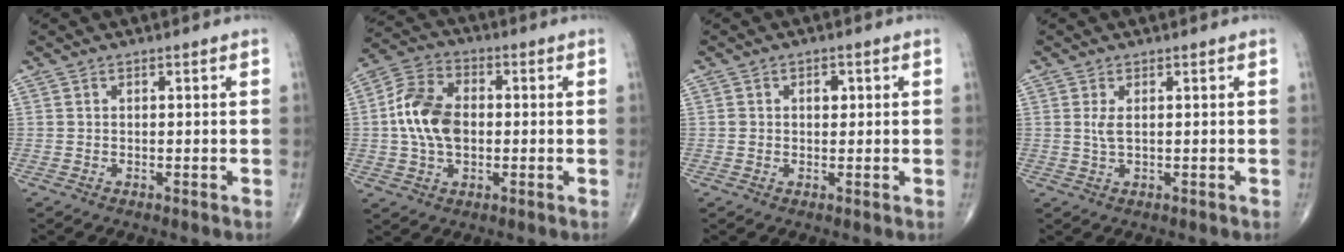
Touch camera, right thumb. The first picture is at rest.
{"total": 11.7, "force": [0.0, 7.6, 8.9], "torque": [-0.165, 0.020, -0.007]}
{"total": 2.2, "force": [0.5, 1.6, 1.5], "torque": [-0.010, 0.001, 0.007]}
{"total": 2.0, "force": [0.4, 0.6, 1.8], "torque": [-0.047, -0.001, 0.014]}